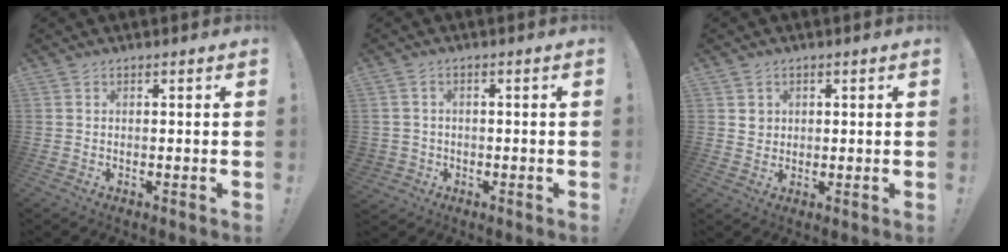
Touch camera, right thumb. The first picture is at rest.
{"total": 2.9, "force": [-0.4, 2.8, 0.8], "torque": [-0.015, 0.005, -0.005]}
{"total": 3.0, "force": [1.1, 2.8, 0.5], "torque": [0.001, -0.004, 0.017]}